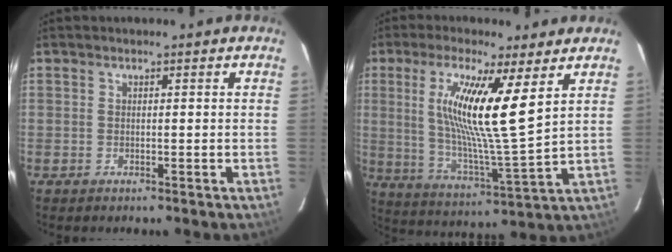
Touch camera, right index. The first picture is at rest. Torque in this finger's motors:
{"motor_torque": [1.65, 0.49, 0.71, 0.21]}